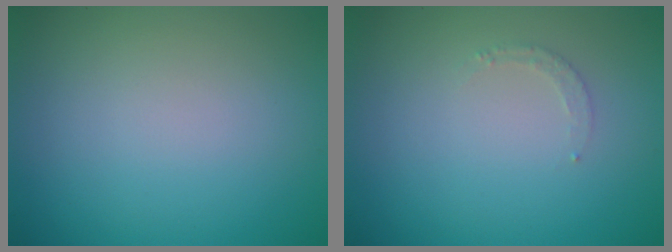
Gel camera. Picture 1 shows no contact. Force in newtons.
{"total": 0.9, "press": 0.9, "slide": 0.2}